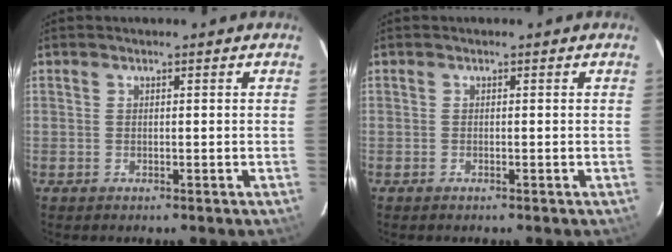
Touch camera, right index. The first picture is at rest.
{"total": 0.0}